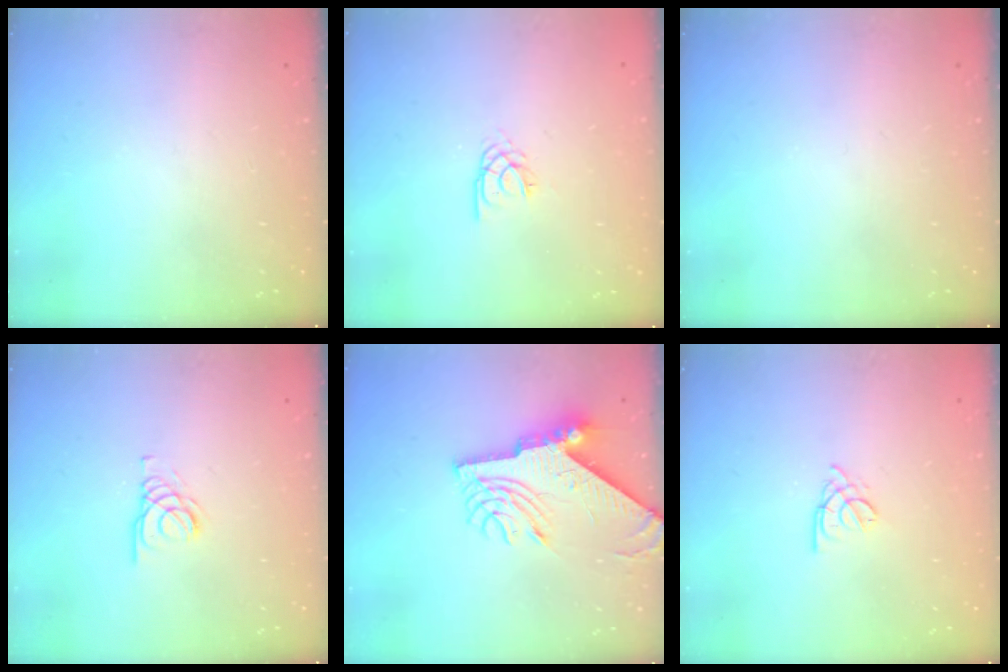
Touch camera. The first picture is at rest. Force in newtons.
{"total": 2.2, "press": 2.2, "slide": 0.4}
{"total": 0.0}
{"total": 2.1, "press": 2.1, "slide": 0.2}
{"total": 12.3, "press": 12.2, "slide": 1.2}
{"total": 1.6, "press": 1.5, "slide": 0.5}